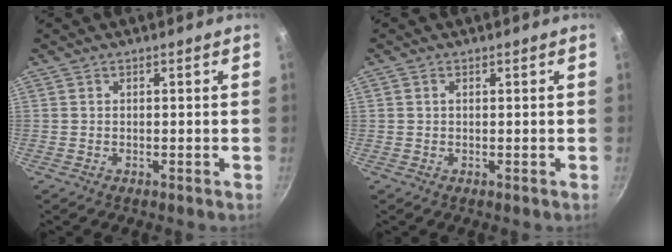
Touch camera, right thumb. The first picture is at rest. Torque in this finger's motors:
{"motor_torque": [0.02, -0.22, -0.42, 0.39, -0.01]}